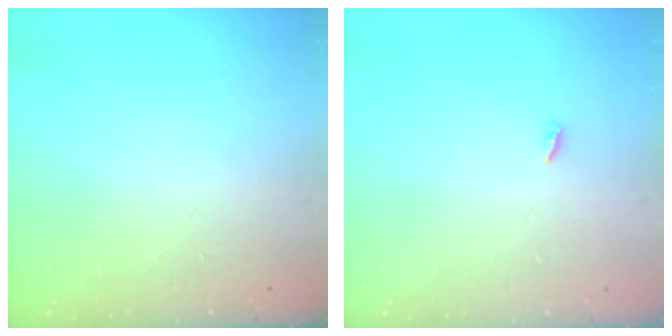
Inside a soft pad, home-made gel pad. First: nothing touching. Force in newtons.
{"total": 2.3, "press": 2.3, "slide": 0.2}